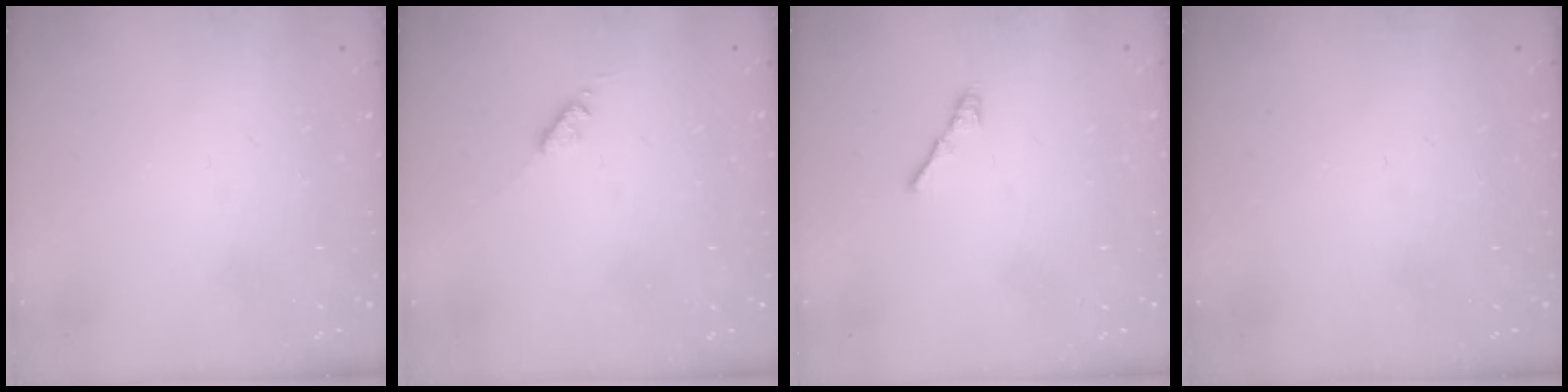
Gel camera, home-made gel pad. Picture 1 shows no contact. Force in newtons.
{"total": 2.8, "press": 2.8, "slide": 0.4}
{"total": 3.0, "press": 2.9, "slide": 0.8}
{"total": 0.0}